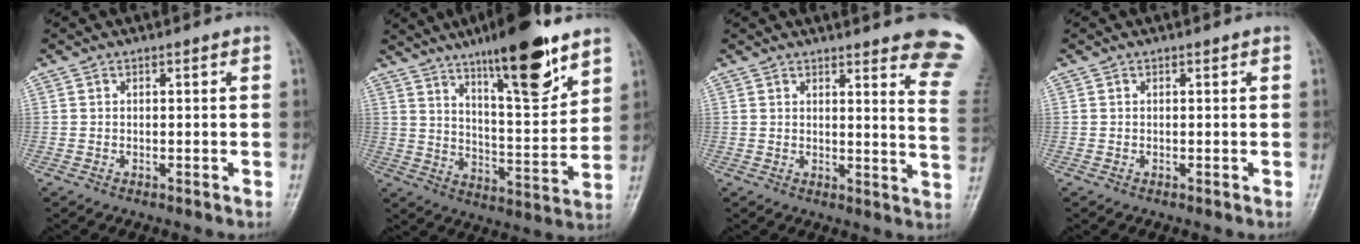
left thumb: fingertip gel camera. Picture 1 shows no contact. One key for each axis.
{"total": 17.7, "fx": 11.3, "fy": 4.4, "fz": 12.9, "tx": -0.171, "ty": -0.064, "tz": 0.187}
{"total": 16.5, "fx": 13.9, "fy": 2.1, "fz": 8.6, "tx": -0.075, "ty": -0.104, "tz": 0.138}
{"total": 0.0}